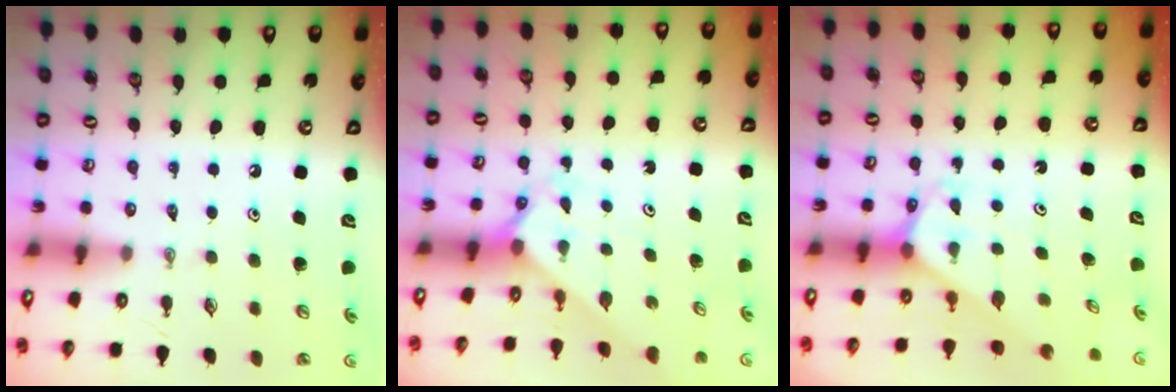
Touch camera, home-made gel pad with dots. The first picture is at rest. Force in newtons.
{"total": 2.1, "press": 2.1, "slide": 0.2}
{"total": 2.4, "press": 2.4, "slide": 0.2}